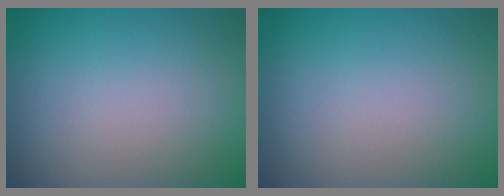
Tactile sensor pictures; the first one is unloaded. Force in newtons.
{"total": 0.0}